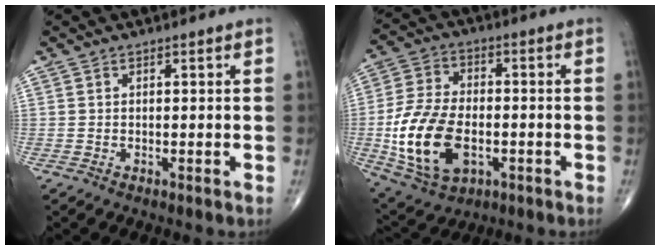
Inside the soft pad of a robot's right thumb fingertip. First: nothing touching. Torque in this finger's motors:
{"motor_torque": [0.07, 0.82, 0.93, 0.49, 0.44]}